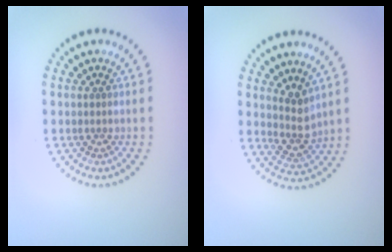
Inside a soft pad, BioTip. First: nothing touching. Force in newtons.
{"total": 2.6, "press": 2.0, "slide": 1.6}